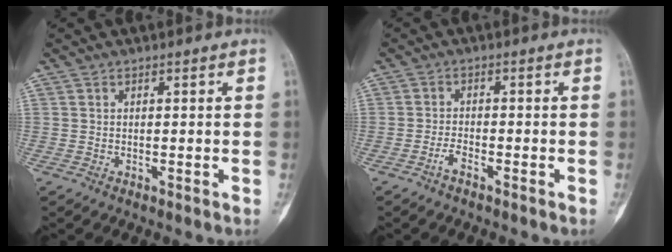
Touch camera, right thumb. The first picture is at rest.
{"total": 2.2, "force": [-1.6, 0.6, 1.4], "torque": [-0.033, 0.008, -0.034]}